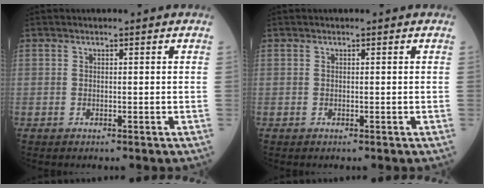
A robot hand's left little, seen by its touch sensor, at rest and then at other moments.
{"total": 0.0}